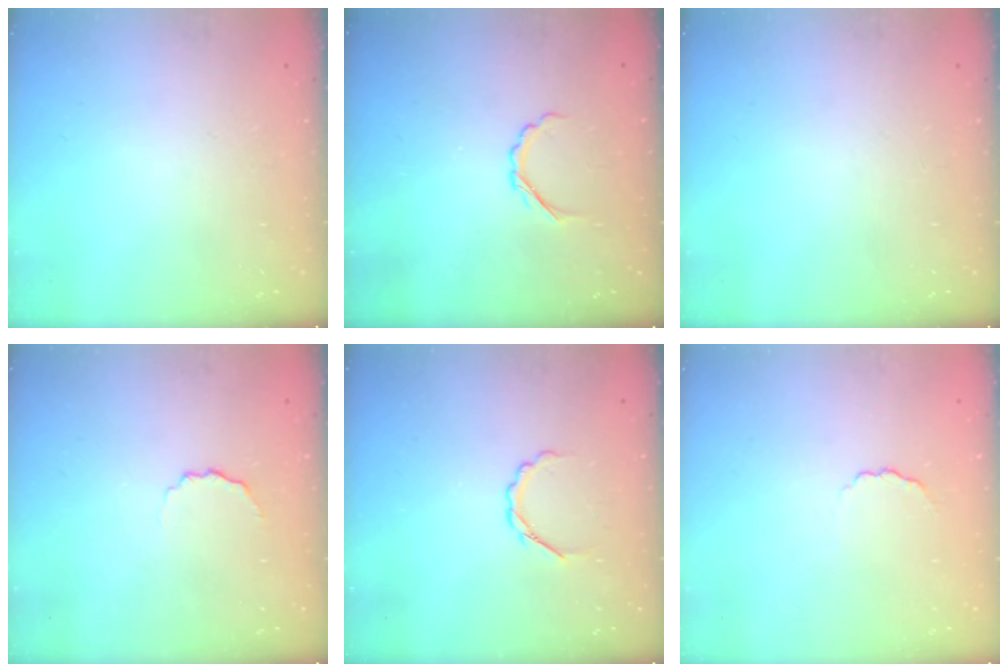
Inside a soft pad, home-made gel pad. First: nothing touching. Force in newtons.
{"total": 2.9, "press": 2.8, "slide": 0.9}
{"total": 0.0}
{"total": 4.1, "press": 3.9, "slide": 1.2}
{"total": 3.1, "press": 3.0, "slide": 1.0}
{"total": 2.6, "press": 2.5, "slide": 0.8}